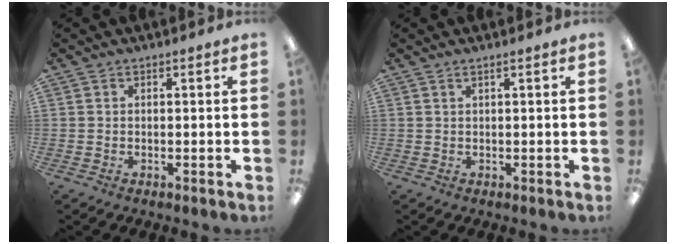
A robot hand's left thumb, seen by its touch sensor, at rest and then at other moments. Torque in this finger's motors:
{"motor_torque": [-0.32, -0.24, -0.54, 0.02, 0.03]}